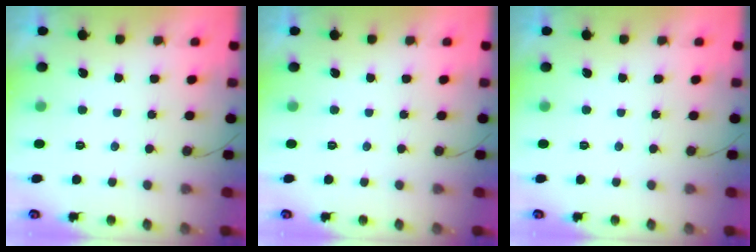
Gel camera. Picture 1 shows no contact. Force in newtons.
{"total": 0.0}
{"total": 0.0}